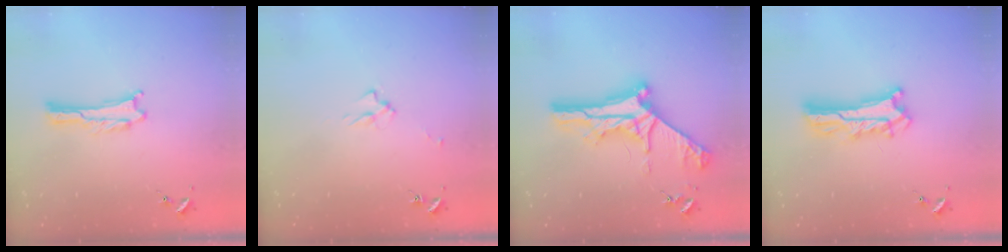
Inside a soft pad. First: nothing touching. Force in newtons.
{"total": 2.5, "press": 2.5, "slide": 0.4}
{"total": 10.1, "press": 10.1, "slide": 1.0}
{"total": 7.0, "press": 6.9, "slide": 0.6}